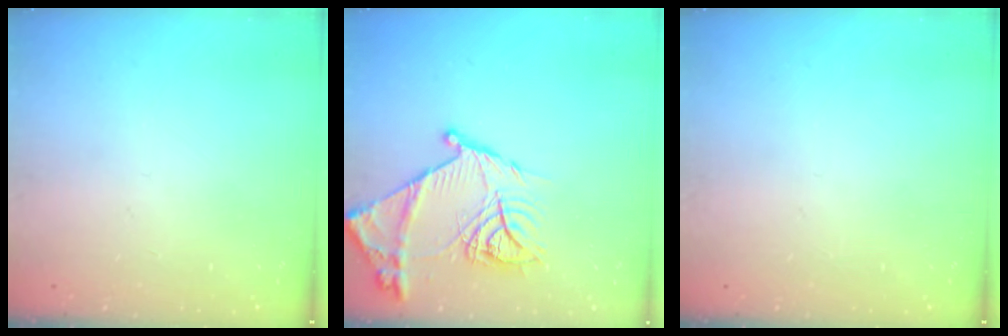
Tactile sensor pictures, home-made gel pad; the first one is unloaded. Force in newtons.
{"total": 18.9, "press": 18.8, "slide": 1.8}
{"total": 0.0}